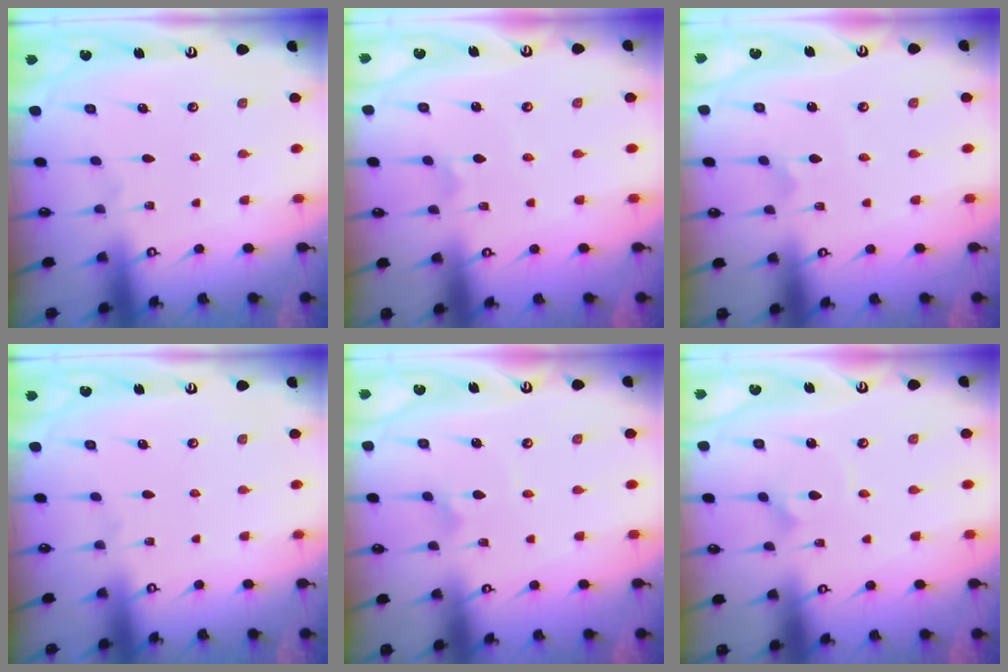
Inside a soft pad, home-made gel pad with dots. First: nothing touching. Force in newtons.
{"total": 1.6, "press": 1.5, "slide": 0.2}
{"total": 1.7, "press": 1.7, "slide": 0.1}
{"total": 0.0}
{"total": 1.3, "press": 1.3, "slide": 0.2}
{"total": 2.8, "press": 2.8, "slide": 0.2}